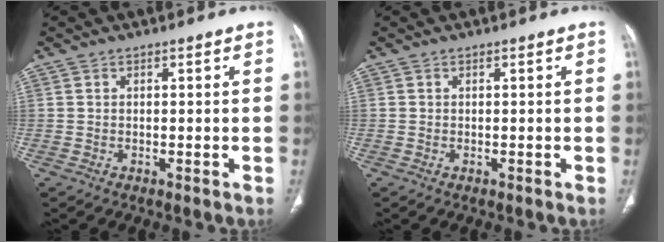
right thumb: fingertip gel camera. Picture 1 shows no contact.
{"total": 0.0}